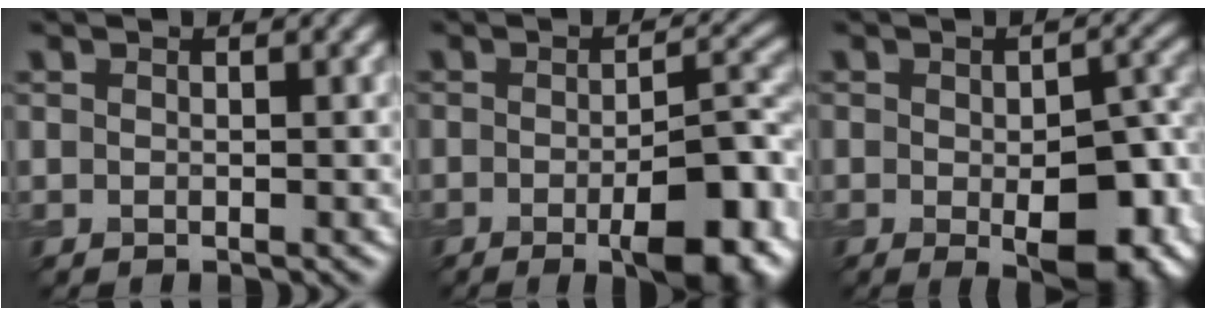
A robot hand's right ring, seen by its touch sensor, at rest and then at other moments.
{"total": 8.2, "force": [-3.0, 2.2, 7.3], "torque": [-0.103, 0.001, -0.032]}
{"total": 8.6, "force": [-2.6, 3.4, 7.5], "torque": [-0.107, -0.010, -0.017]}